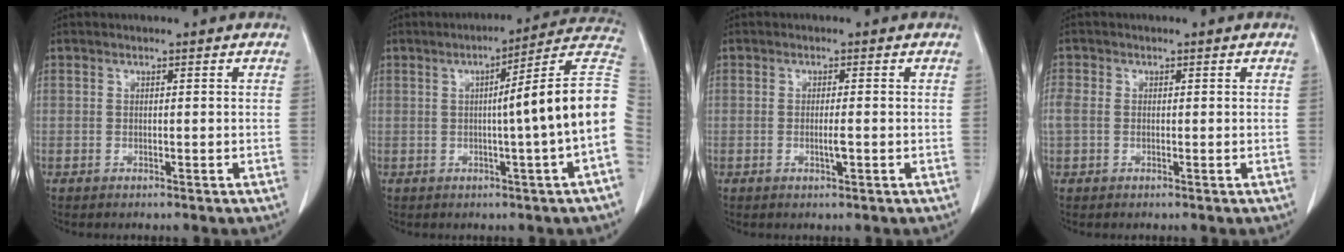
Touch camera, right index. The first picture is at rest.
{"total": 13.7, "force": [-0.5, -1.9, 13.6], "torque": [-0.170, 0.022, -0.017]}
{"total": 1.8, "force": [-0.4, 0.1, 1.7], "torque": [-0.033, -0.003, -0.007]}
{"total": 2.9, "force": [0.1, 2.3, 1.8], "torque": [-0.068, 0.019, 0.006]}